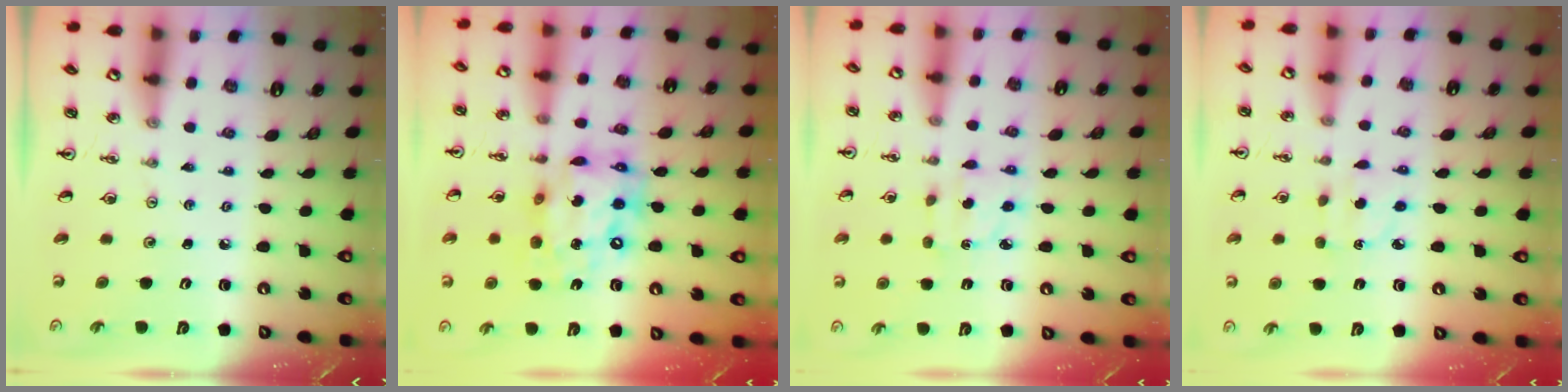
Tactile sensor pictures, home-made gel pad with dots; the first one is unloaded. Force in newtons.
{"total": 16.4, "press": 16.3, "slide": 1.6}
{"total": 3.5, "press": 3.5, "slide": 0.6}
{"total": 3.7, "press": 3.7, "slide": 0.6}